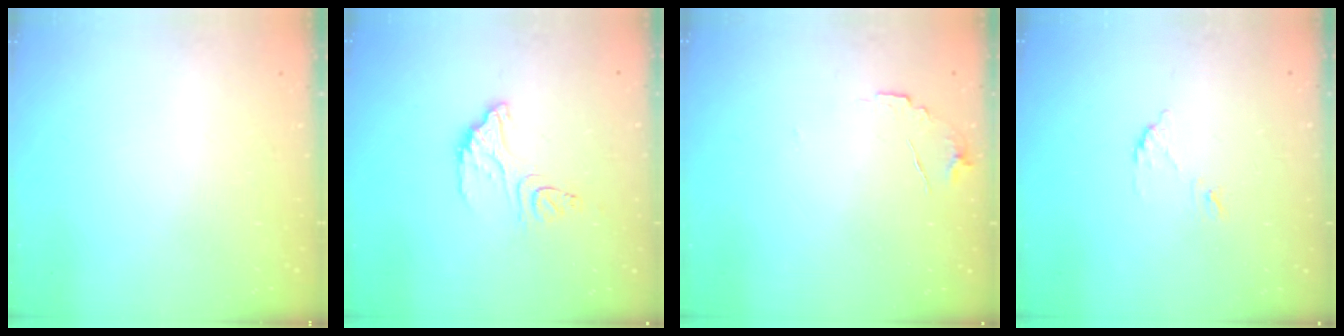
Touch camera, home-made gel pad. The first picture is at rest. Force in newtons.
{"total": 12.5, "press": 12.4, "slide": 1.1}
{"total": 6.3, "press": 6.2, "slide": 0.4}
{"total": 7.6, "press": 7.6, "slide": 0.3}